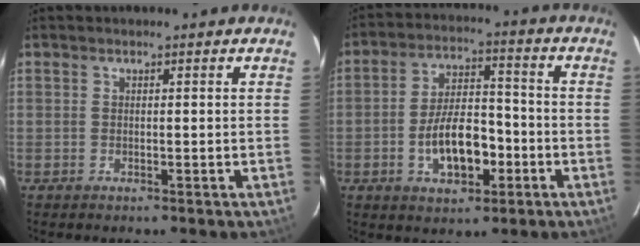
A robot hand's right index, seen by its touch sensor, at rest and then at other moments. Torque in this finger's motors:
{"motor_torque": [0.45, -0.25, 0.35, 0.09]}